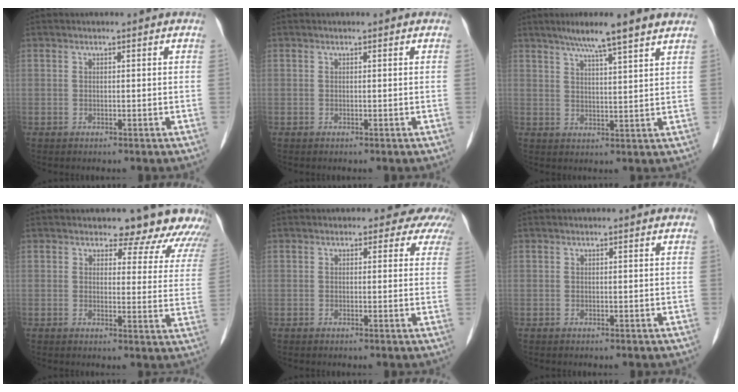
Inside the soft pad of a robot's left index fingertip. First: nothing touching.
{"total": 0.0}
{"total": 8.5, "force": [6.6, -0.4, 5.2], "torque": [-0.087, 0.013, 0.101]}
{"total": 12.5, "force": [11.2, 4.5, 3.2], "torque": [0.006, -0.025, 0.089]}
{"total": 5.0, "force": [4.2, 2.7, 0.7], "torque": [0.020, -0.002, 0.014]}
{"total": 0.0}